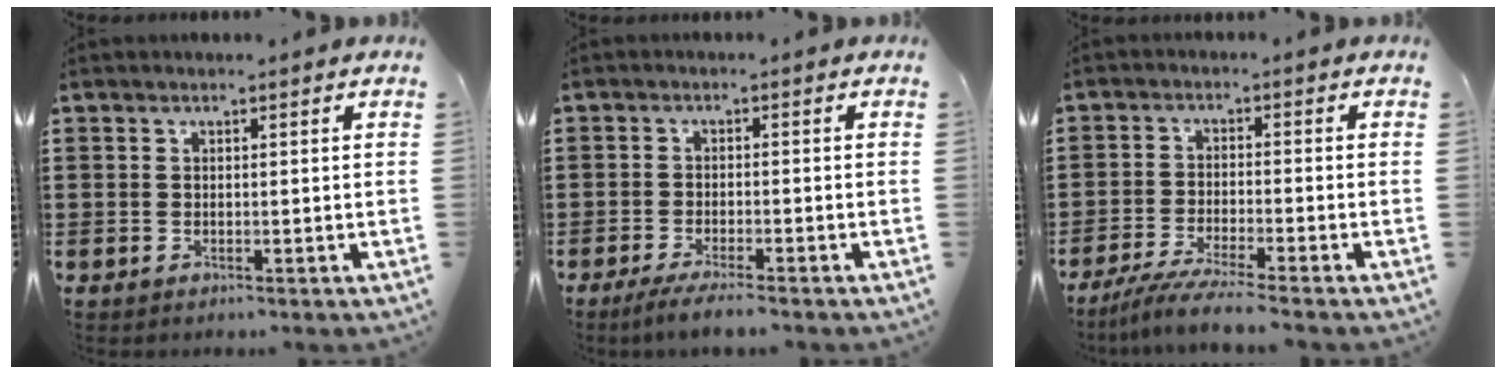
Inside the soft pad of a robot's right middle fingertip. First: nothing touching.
{"total": 2.6, "force": [-2.2, -0.2, 1.4], "torque": [-0.021, -0.002, -0.041]}
{"total": 4.5, "force": [-4.0, -0.5, 1.9], "torque": [-0.046, -0.017, -0.080]}